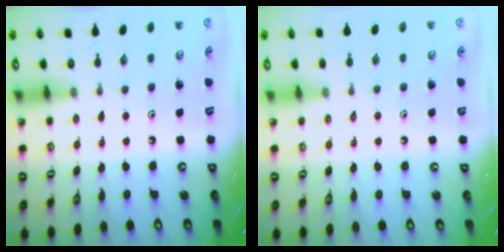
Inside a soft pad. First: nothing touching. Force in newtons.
{"total": 1.9, "press": 1.9, "slide": 0.4}